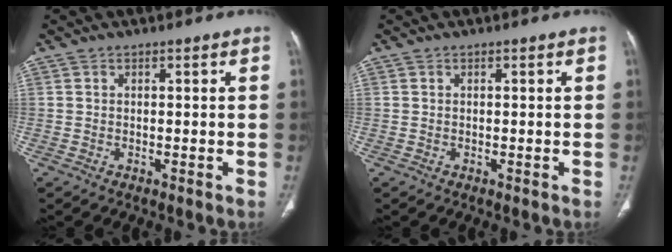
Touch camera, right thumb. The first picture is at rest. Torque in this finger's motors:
{"motor_torque": [-0.13, 0.14, -0.17, -0.12, 0.00]}